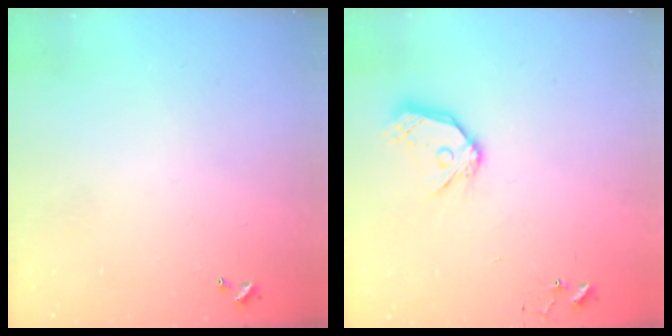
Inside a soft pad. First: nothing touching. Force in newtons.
{"total": 12.1, "press": 12.0, "slide": 1.3}